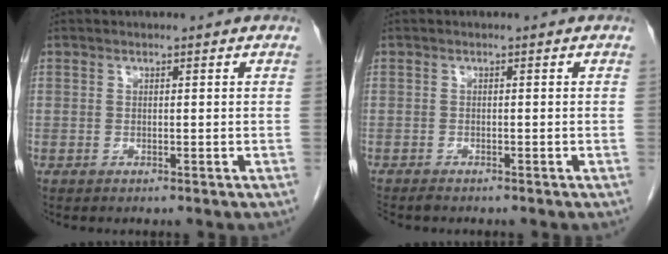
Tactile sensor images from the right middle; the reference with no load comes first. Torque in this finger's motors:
{"motor_torque": [0.04, 0.09, -0.03, -0.01]}